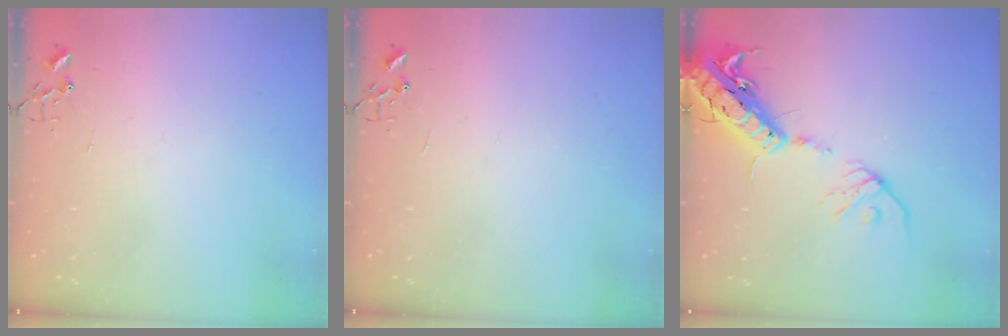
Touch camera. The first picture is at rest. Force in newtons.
{"total": 0.0}
{"total": 18.7, "press": 18.3, "slide": 3.9}